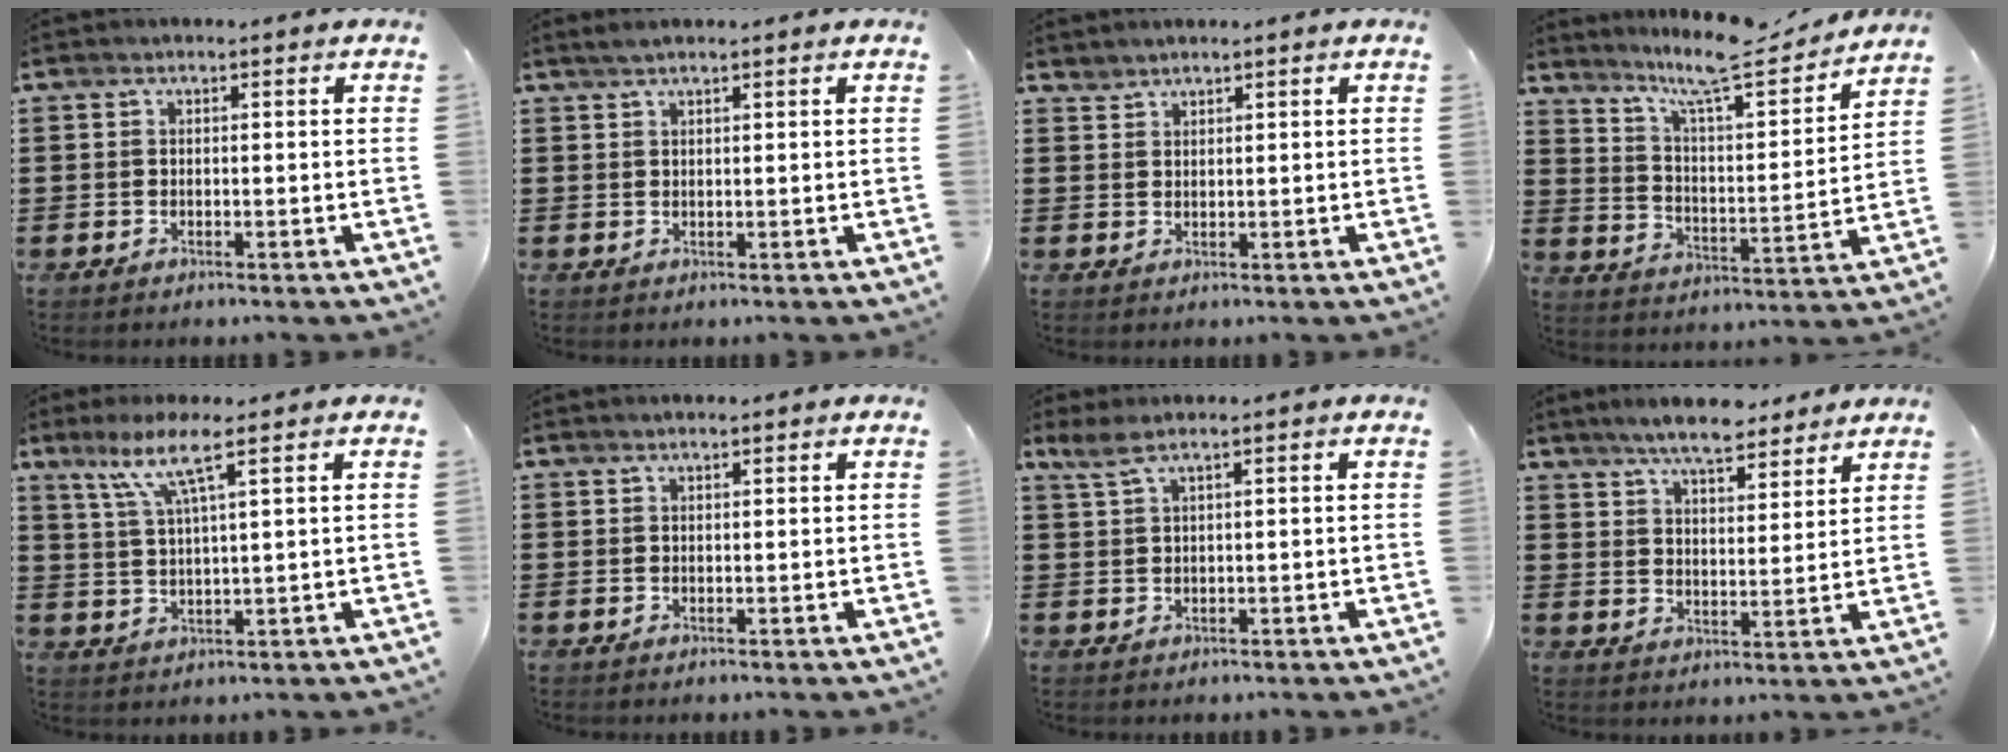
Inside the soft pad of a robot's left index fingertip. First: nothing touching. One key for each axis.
{"total": 1.4, "fx": 1.1, "fy": 0.0, "fz": 0.8, "tx": -0.017, "ty": 0.001, "tz": 0.020}
{"total": 1.3, "fx": 1.3, "fy": 0.1, "fz": -0.1, "tx": -0.001, "ty": -0.001, "tz": 0.027}
{"total": 10.4, "fx": 8.9, "fy": 0.8, "fz": 5.2, "tx": -0.116, "ty": -0.060, "tz": 0.147}
{"total": 7.3, "fx": 4.1, "fy": 0.4, "fz": 6.0, "tx": -0.129, "ty": 0.001, "tz": 0.071}
{"total": 0.8, "fx": 0.6, "fy": 0.0, "fz": 0.4, "tx": -0.008, "ty": -0.001, "tz": 0.012}
{"total": 2.1, "fx": 1.0, "fy": 0.1, "fz": 1.8, "tx": -0.045, "ty": -0.003, "tz": 0.015}
{"total": 6.8, "fx": 6.2, "fy": 1.1, "fz": 2.5, "tx": -0.062, "ty": -0.019, "tz": 0.110}